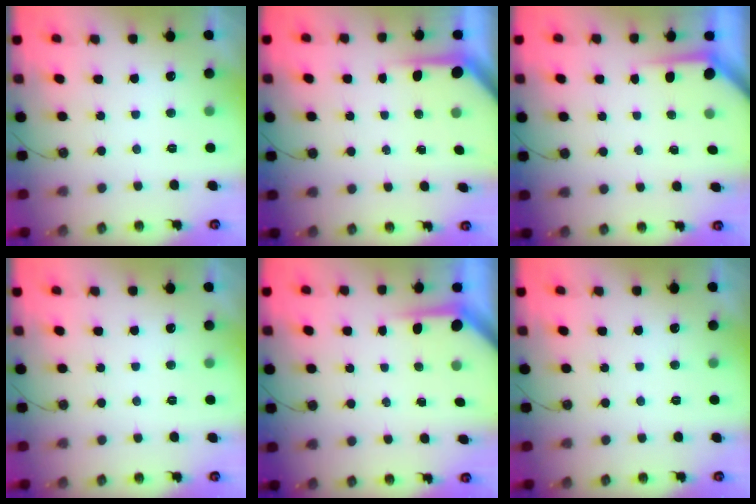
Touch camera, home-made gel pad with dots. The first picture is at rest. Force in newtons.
{"total": 3.7, "press": 3.7, "slide": 0.2}
{"total": 3.7, "press": 3.7, "slide": 0.4}
{"total": 0.0}
{"total": 3.6, "press": 3.6, "slide": 0.4}
{"total": 0.0}